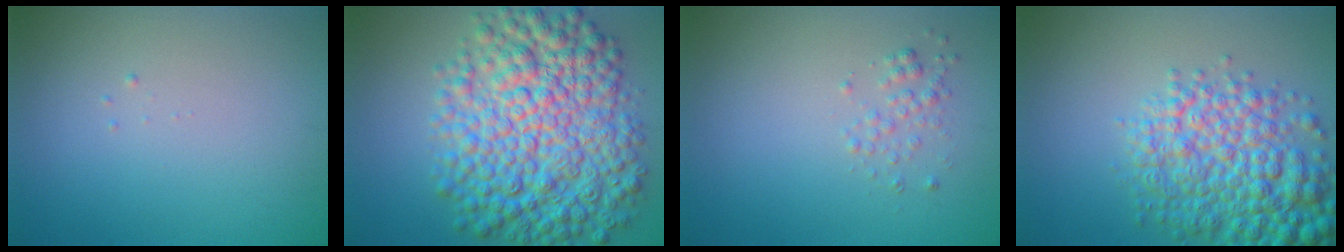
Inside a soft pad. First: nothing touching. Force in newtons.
{"total": 11.3, "press": 11.3, "slide": 0.1}
{"total": 1.2, "press": 1.2, "slide": 0.1}
{"total": 7.6, "press": 7.6, "slide": 0.2}